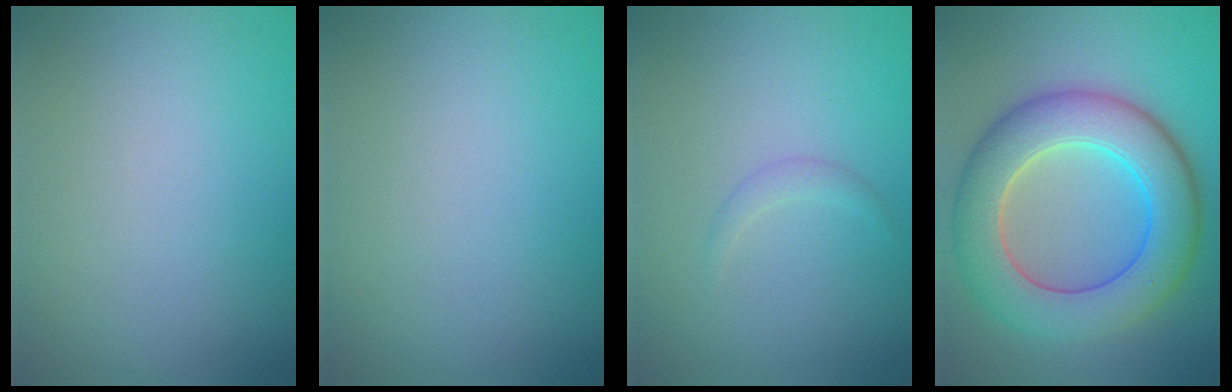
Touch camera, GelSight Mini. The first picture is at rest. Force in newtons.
{"total": 0.0}
{"total": 0.8, "press": 0.8, "slide": 0.0}
{"total": 9.4, "press": 9.4, "slide": 0.5}